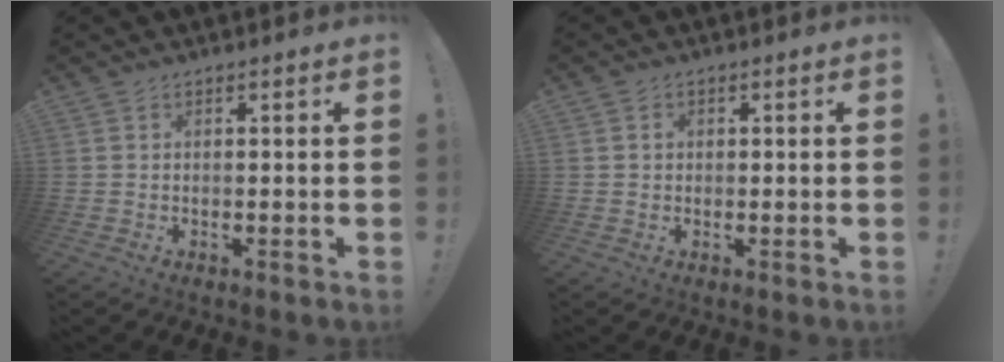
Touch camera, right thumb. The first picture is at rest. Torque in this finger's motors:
{"motor_torque": [-0.27, -0.06, -0.07, 0.07, 0.00]}